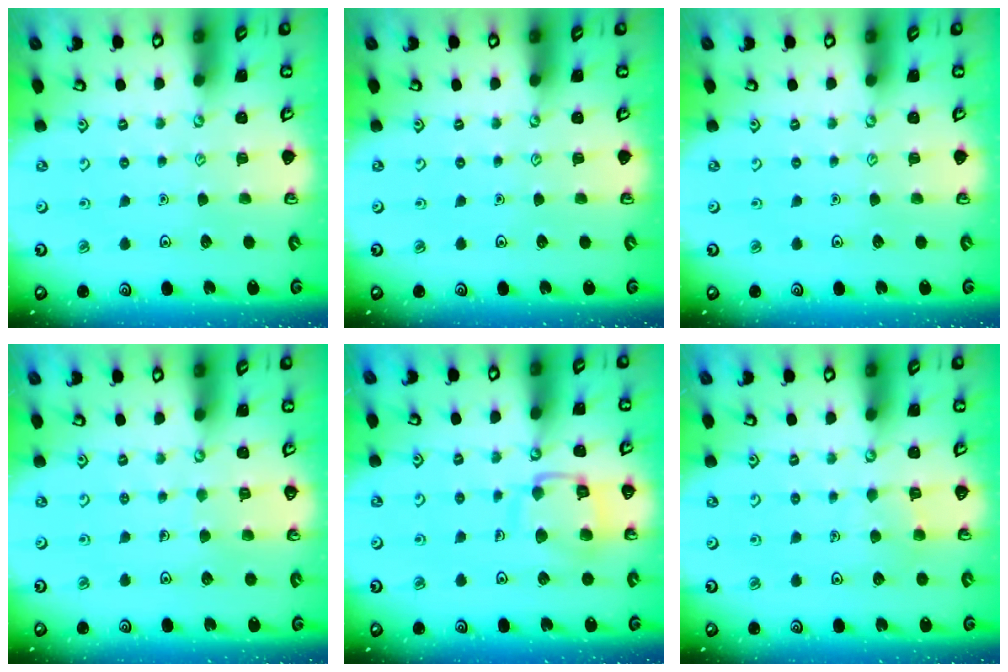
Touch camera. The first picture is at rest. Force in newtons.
{"total": 0.0}
{"total": 0.0}
{"total": 4.5, "press": 4.5, "slide": 0.2}
{"total": 12.6, "press": 12.6, "slide": 1.2}
{"total": 5.7, "press": 5.7, "slide": 0.5}